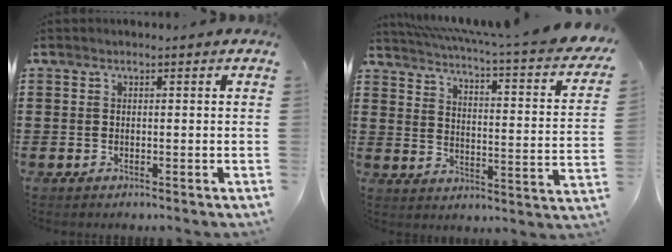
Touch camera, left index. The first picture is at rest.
{"total": 3.6, "force": [2.5, -0.4, 2.5], "torque": [-0.063, -0.034, 0.033]}